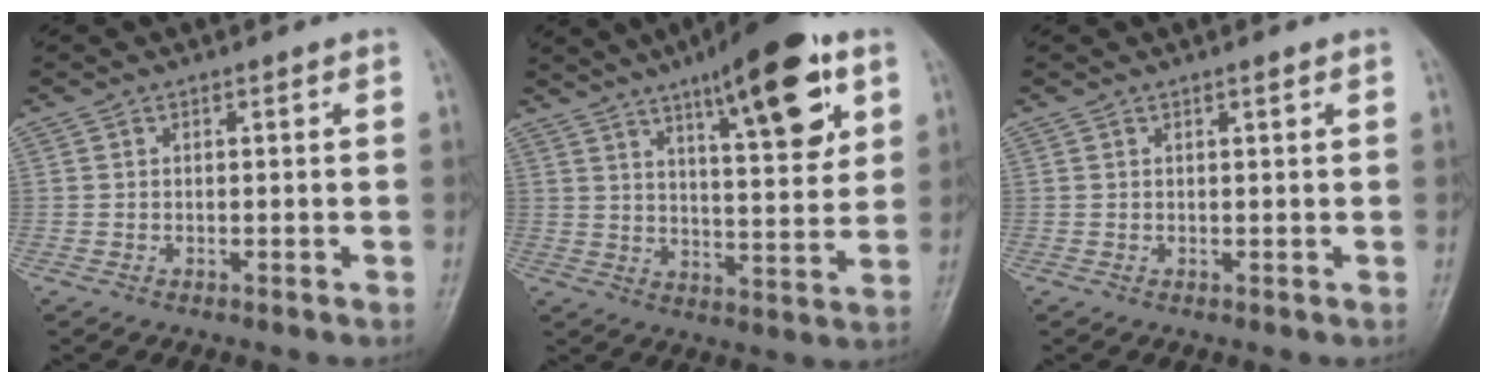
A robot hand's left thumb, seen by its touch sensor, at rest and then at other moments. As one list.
[{"total": 18.1, "force": [9.1, 5.3, 14.8], "torque": [-0.190, -0.032, 0.136]}, {"total": 0.8, "force": [0.5, 0.1, 0.6], "torque": [-0.008, -0.001, 0.008]}]